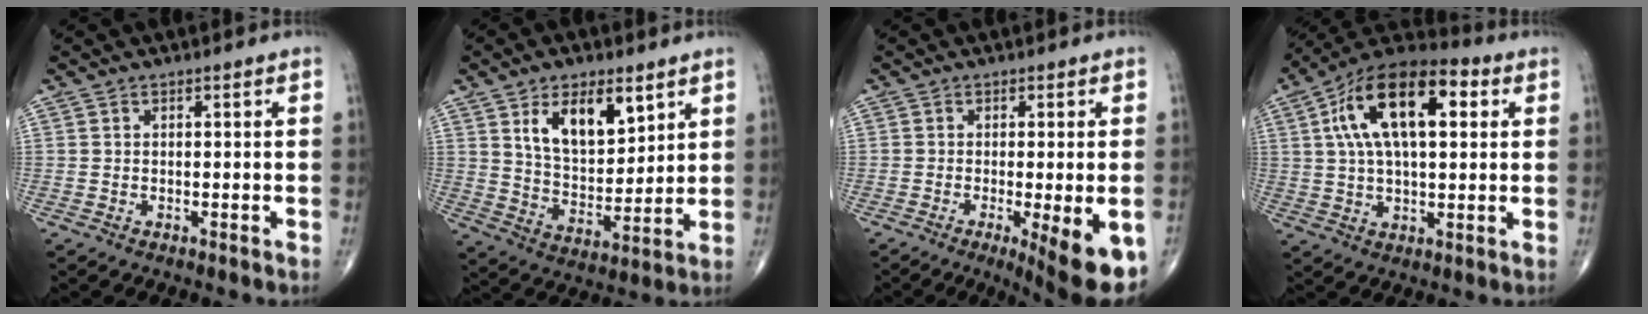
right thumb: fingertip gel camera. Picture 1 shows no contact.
{"total": 12.8, "force": [6.3, 6.5, 9.0], "torque": [-0.125, -0.038, 0.120]}
{"total": 11.6, "force": [-4.7, 2.6, 10.3], "torque": [-0.108, -0.016, -0.062]}
{"total": 19.1, "force": [5.0, 9.2, 16.0], "torque": [-0.265, 0.021, 0.074]}